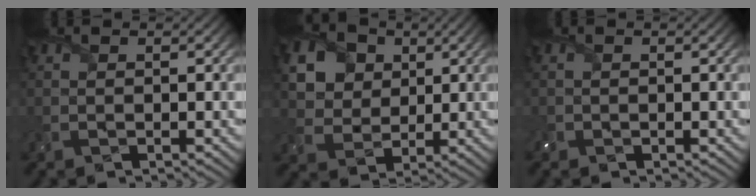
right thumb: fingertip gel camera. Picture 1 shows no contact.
{"total": 12.4, "force": [5.5, 9.6, 5.6], "torque": [-0.165, 0.019, 0.109]}
{"total": 0.8, "force": [-0.5, 0.7, 0.1], "torque": [-0.004, -0.005, -0.012]}